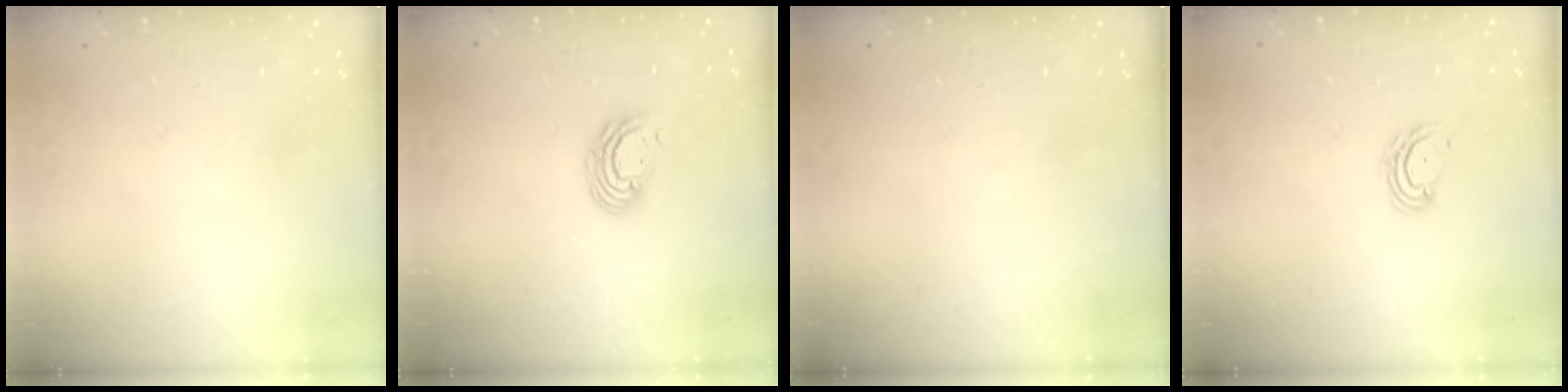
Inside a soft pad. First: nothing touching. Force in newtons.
{"total": 6.1, "press": 6.1, "slide": 0.3}
{"total": 0.0}
{"total": 5.0, "press": 5.0, "slide": 0.4}